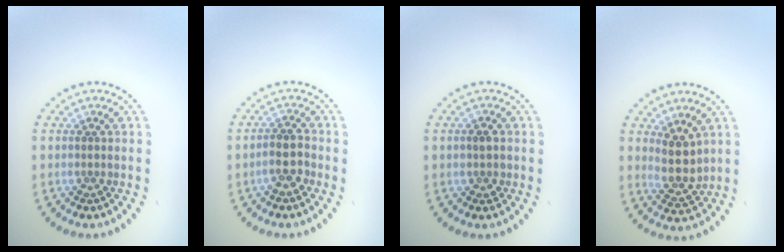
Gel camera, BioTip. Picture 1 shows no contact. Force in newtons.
{"total": 2.3, "press": 2.2, "slide": 0.9}
{"total": 1.3, "press": 1.3, "slide": 0.2}
{"total": 3.0, "press": 2.6, "slide": 1.4}